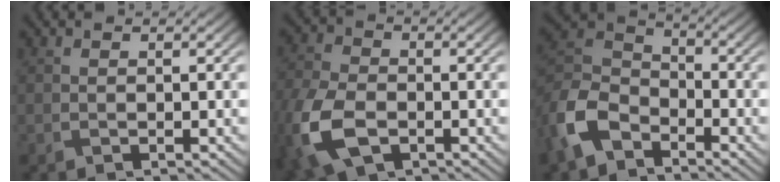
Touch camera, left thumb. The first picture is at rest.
{"total": 11.1, "force": [-4.2, 7.0, 7.6], "torque": [-0.230, -0.038, -0.075]}
{"total": 9.7, "force": [-5.7, 5.8, 5.2], "torque": [-0.136, -0.011, -0.136]}